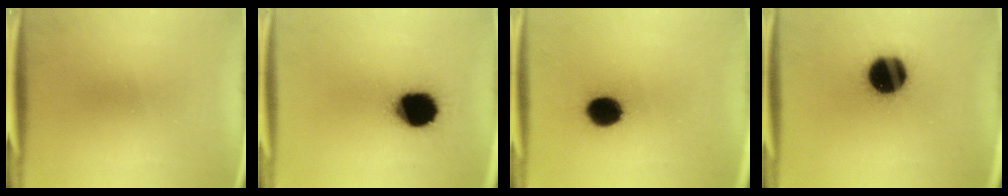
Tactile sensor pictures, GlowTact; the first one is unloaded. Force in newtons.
{"total": 16.7}
{"total": 9.5}
{"total": 18.4}